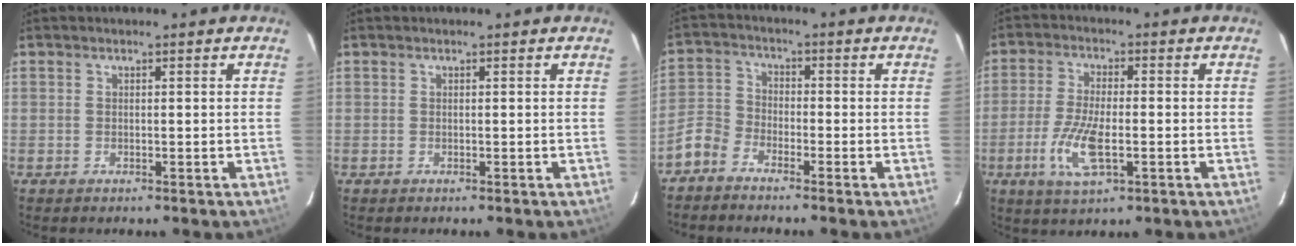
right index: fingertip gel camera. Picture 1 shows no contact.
{"total": 0.0}
{"total": 5.1, "force": [-3.9, 2.9, 1.6], "torque": [-0.037, 0.014, -0.090]}
{"total": 9.2, "force": [-2.9, 3.2, 8.2], "torque": [-0.173, -0.009, -0.057]}